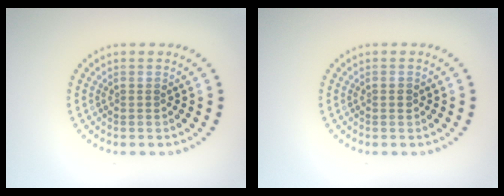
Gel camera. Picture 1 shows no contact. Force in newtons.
{"total": 0.9, "press": 0.9, "slide": 0.1}